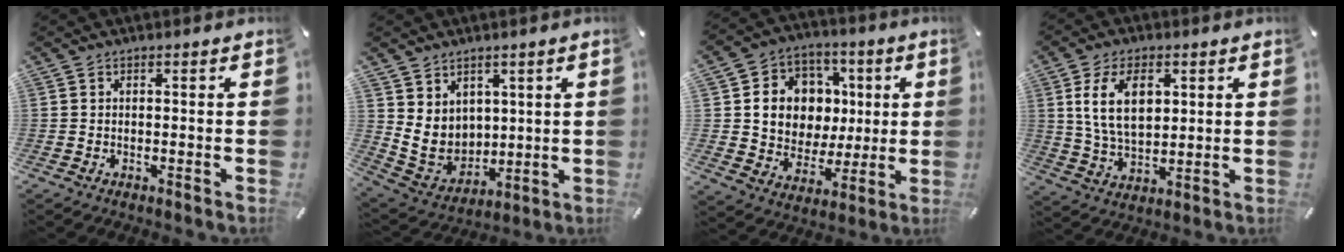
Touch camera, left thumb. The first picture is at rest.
{"total": 8.7, "force": [3.2, 7.7, 2.2], "torque": [-0.061, -0.036, 0.068]}
{"total": 12.3, "force": [1.5, 11.7, 3.6], "torque": [-0.057, -0.009, 0.040]}
{"total": 11.3, "force": [3.5, 7.0, 8.2], "torque": [-0.182, 0.000, 0.058]}